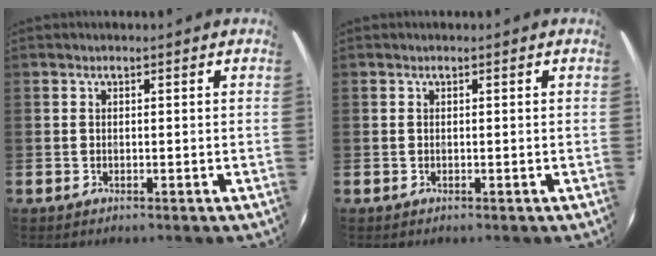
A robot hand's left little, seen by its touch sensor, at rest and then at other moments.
{"total": 0.0}